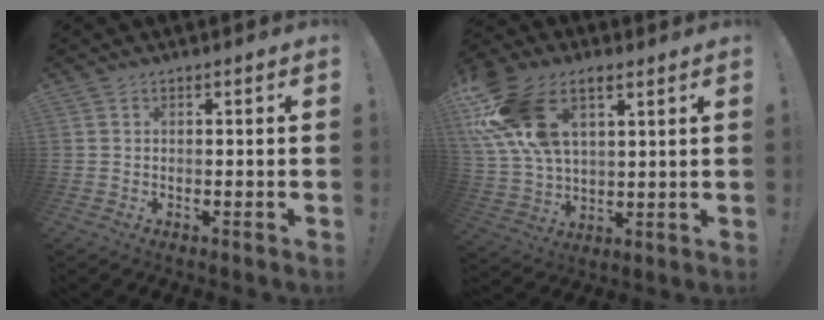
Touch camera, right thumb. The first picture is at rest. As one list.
[{"total": 18.4, "force": [8.7, 10.9, 12.1], "torque": [-0.249, -0.029, 0.161]}]